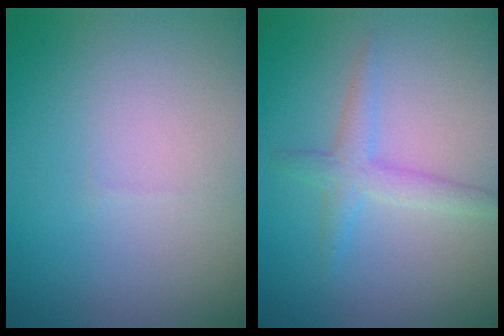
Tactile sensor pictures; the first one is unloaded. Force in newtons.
{"total": 2.2, "press": 2.2, "slide": 0.1}